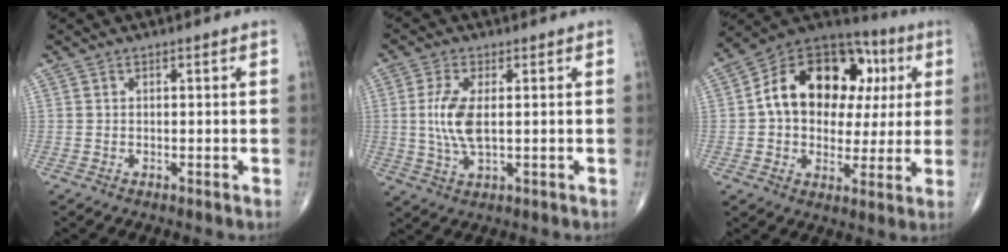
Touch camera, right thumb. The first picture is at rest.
{"total": 7.5, "force": [0.5, 3.0, 6.8], "torque": [-0.158, -0.008, 0.013]}
{"total": 21.0, "force": [3.8, 14.6, 14.7], "torque": [-0.191, 0.030, 0.058]}